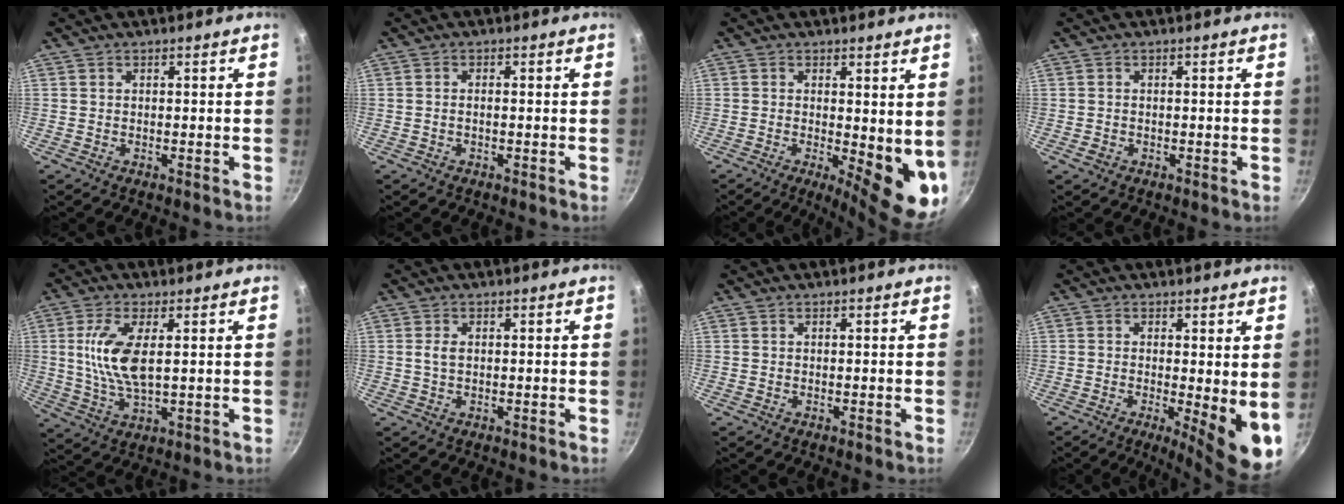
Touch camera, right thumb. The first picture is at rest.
{"total": 0.9, "force": [-0.3, 0.3, 0.8], "torque": [-0.023, 0.007, -0.007]}
{"total": 11.1, "force": [-0.5, 4.0, 10.4], "torque": [-0.118, -0.019, 0.001]}
{"total": 1.2, "force": [-0.5, 0.9, 0.6], "torque": [-0.012, 0.001, -0.009]}
{"total": 9.9, "force": [1.7, 4.0, 8.9], "torque": [-0.184, -0.004, 0.036]}
{"total": 1.9, "force": [0.2, 1.1, 1.5], "torque": [-0.028, 0.003, 0.004]}
{"total": 0.0}
{"total": 9.5, "force": [-0.8, 2.4, 9.2], "torque": [-0.114, -0.017, -0.006]}